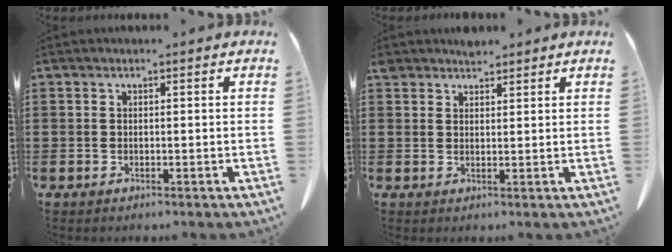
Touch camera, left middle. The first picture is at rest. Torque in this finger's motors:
{"motor_torque": [0.53, 0.46, 0.00, 0.03]}